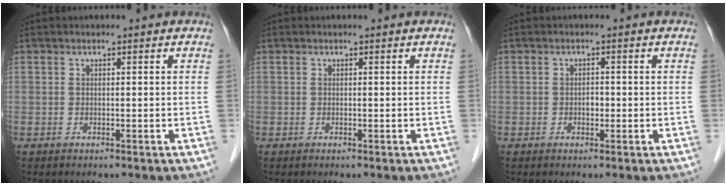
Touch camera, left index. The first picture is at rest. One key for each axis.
{"total": 0.0}
{"total": 1.2, "fx": -0.3, "fy": 0.8, "fz": 0.9, "tx": -0.013, "ty": 0.003, "tz": -0.005}